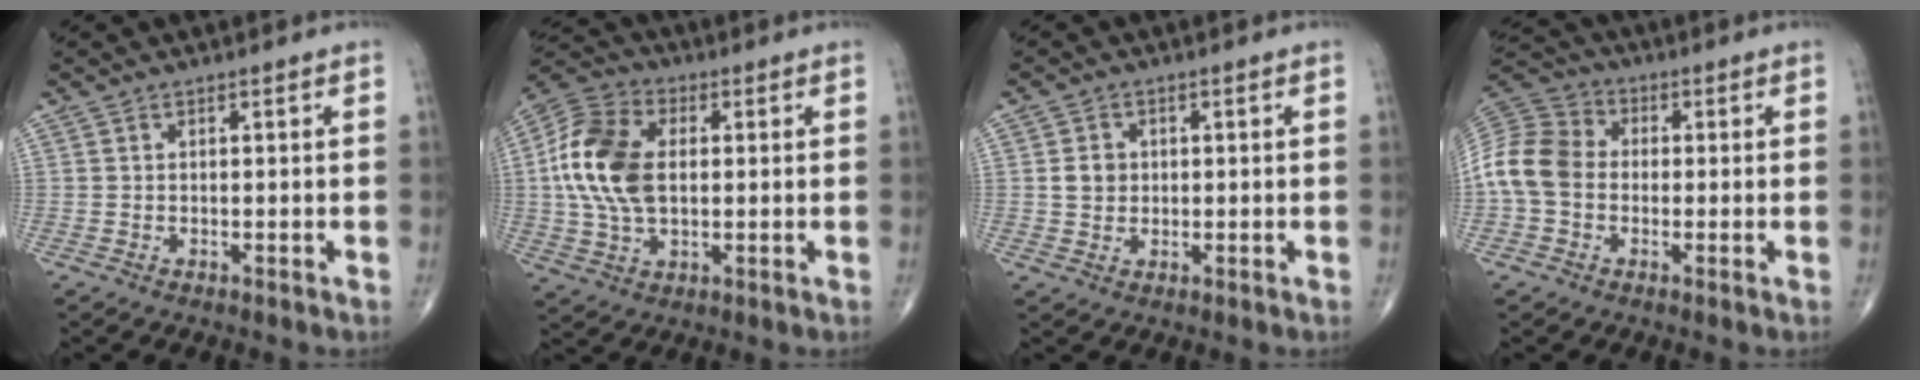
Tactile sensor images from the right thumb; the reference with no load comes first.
{"total": 15.5, "force": [1.3, 9.5, 12.1], "torque": [-0.242, 0.014, 0.020]}
{"total": 3.2, "force": [0.4, 2.8, 1.6], "torque": [-0.012, 0.002, 0.008]}
{"total": 11.3, "force": [-1.0, 9.0, 6.7], "torque": [-0.130, 0.033, -0.032]}